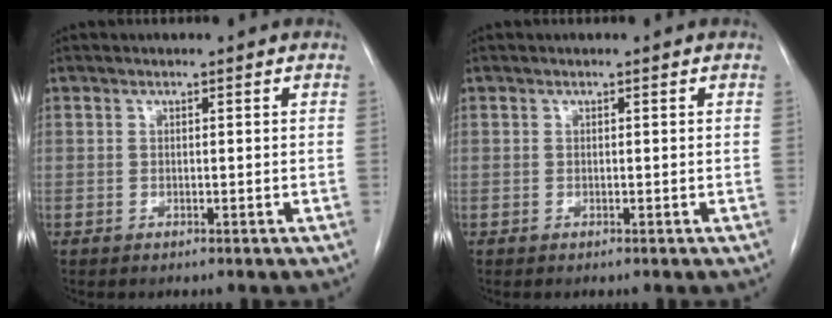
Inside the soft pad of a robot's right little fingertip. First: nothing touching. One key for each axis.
{"total": 0.0}